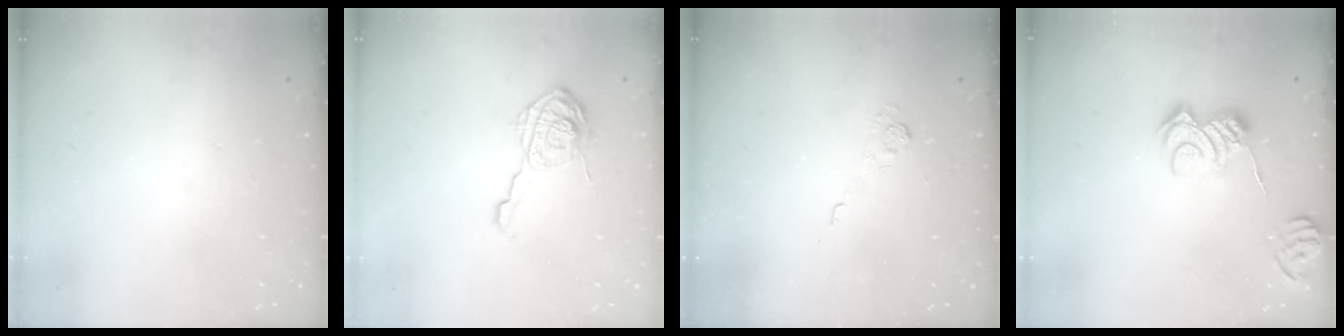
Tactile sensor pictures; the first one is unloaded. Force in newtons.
{"total": 12.8, "press": 12.8, "slide": 0.5}
{"total": 2.6, "press": 2.2, "slide": 1.5}
{"total": 10.3, "press": 10.3, "slide": 1.0}